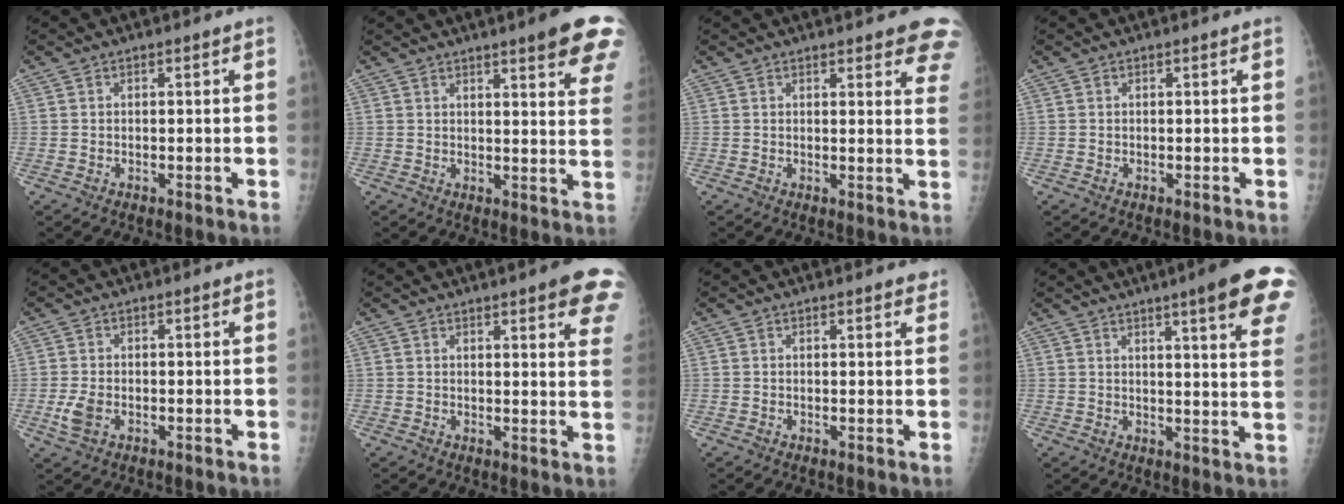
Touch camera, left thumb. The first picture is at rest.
{"total": 13.2, "force": [8.5, 2.1, 9.9], "torque": [-0.095, -0.034, 0.088]}
{"total": 9.4, "force": [6.9, 2.6, 5.9], "torque": [-0.034, -0.027, 0.063]}
{"total": 0.0}
{"total": 3.5, "force": [-1.2, 2.2, 2.5], "torque": [-0.058, 0.003, -0.019]}
{"total": 10.9, "force": [6.4, 2.4, 8.5], "torque": [-0.074, -0.020, 0.062]}
{"total": 1.2, "force": [1.0, 0.5, 0.6], "torque": [0.000, -0.001, 0.008]}
{"total": 15.2, "force": [9.0, 1.7, 12.1], "torque": [-0.134, -0.031, 0.099]}